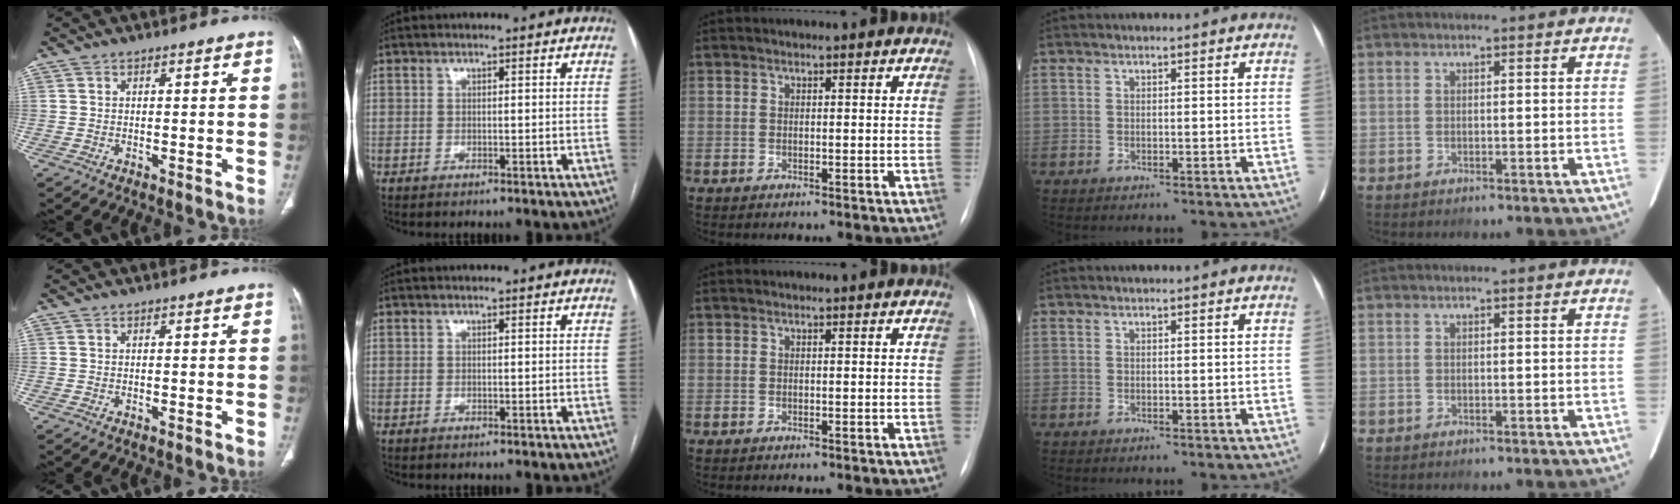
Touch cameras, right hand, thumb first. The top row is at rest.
{}